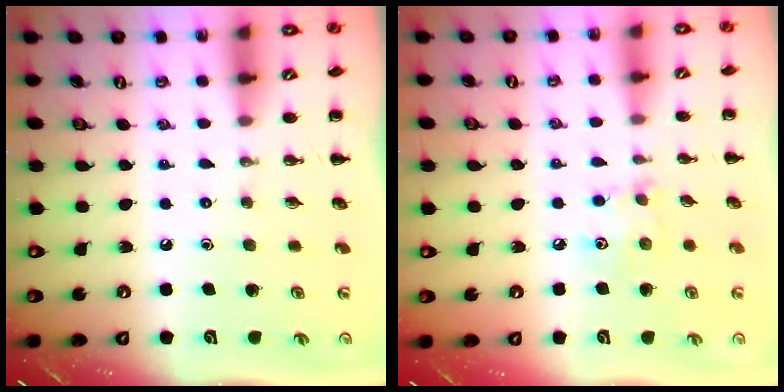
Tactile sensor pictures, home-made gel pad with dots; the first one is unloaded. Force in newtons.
{"total": 4.6, "press": 4.6, "slide": 0.7}